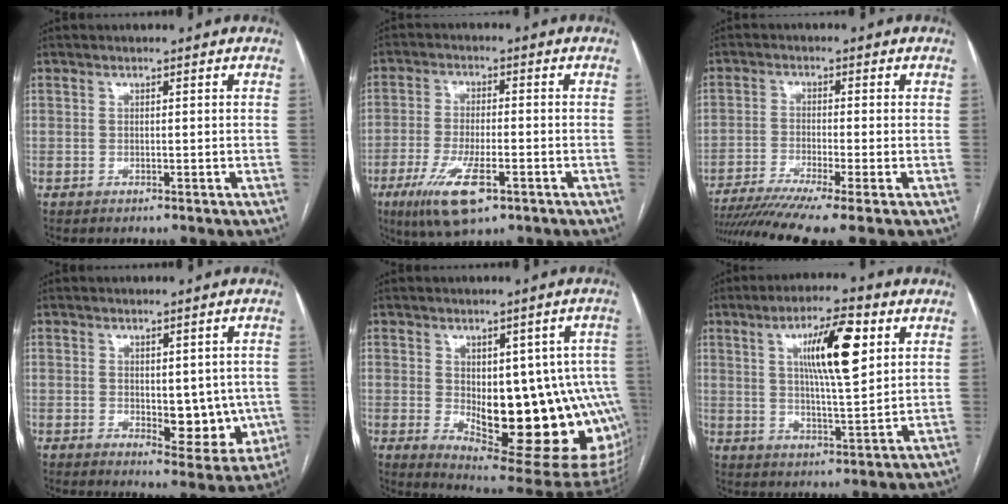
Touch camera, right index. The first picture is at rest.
{"total": 10.0, "force": [-5.0, 2.8, 8.2], "torque": [-0.159, -0.020, -0.084]}
{"total": 11.4, "force": [-8.8, -1.0, 7.1], "torque": [-0.107, -0.023, -0.142]}
{"total": 8.3, "force": [-0.7, 4.2, 7.1], "torque": [-0.071, -0.008, 0.002]}
{"total": 19.2, "force": [-2.6, 7.5, 17.5], "torque": [-0.153, 0.009, -0.006]}
{"total": 11.5, "force": [4.1, 1.8, 10.6], "torque": [-0.179, 0.005, 0.066]}